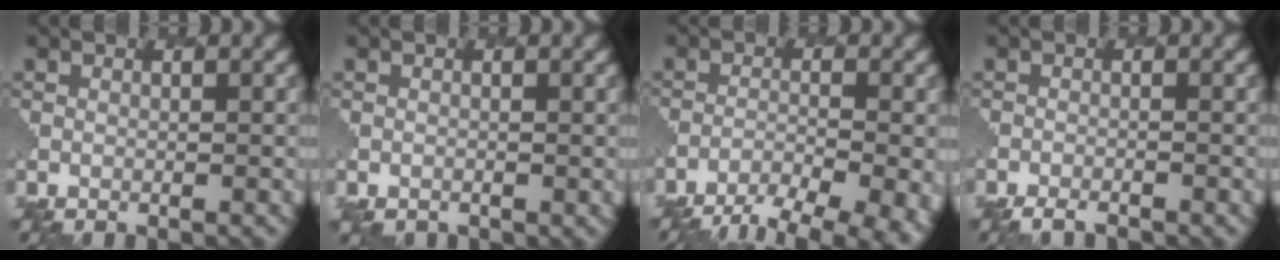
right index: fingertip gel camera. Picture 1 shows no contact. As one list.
[{"total": 1.4, "force": [-0.8, 1.1, 0.4], "torque": [-0.009, -0.008, -0.007]}, {"total": 9.7, "force": [-7.7, 2.6, 5.3], "torque": [-0.088, -0.025, -0.102]}, {"total": 2.6, "force": [-2.5, 0.6, 0.6], "torque": [-0.008, 0.001, -0.036]}]